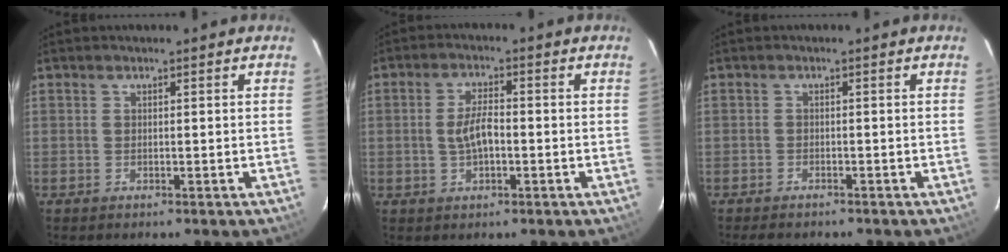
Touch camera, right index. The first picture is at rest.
{"total": 4.9, "force": [-0.8, 1.9, 4.4], "torque": [-0.087, 0.005, -0.011]}
{"total": 3.3, "force": [-3.0, 1.0, 1.2], "torque": [-0.030, -0.006, -0.047]}